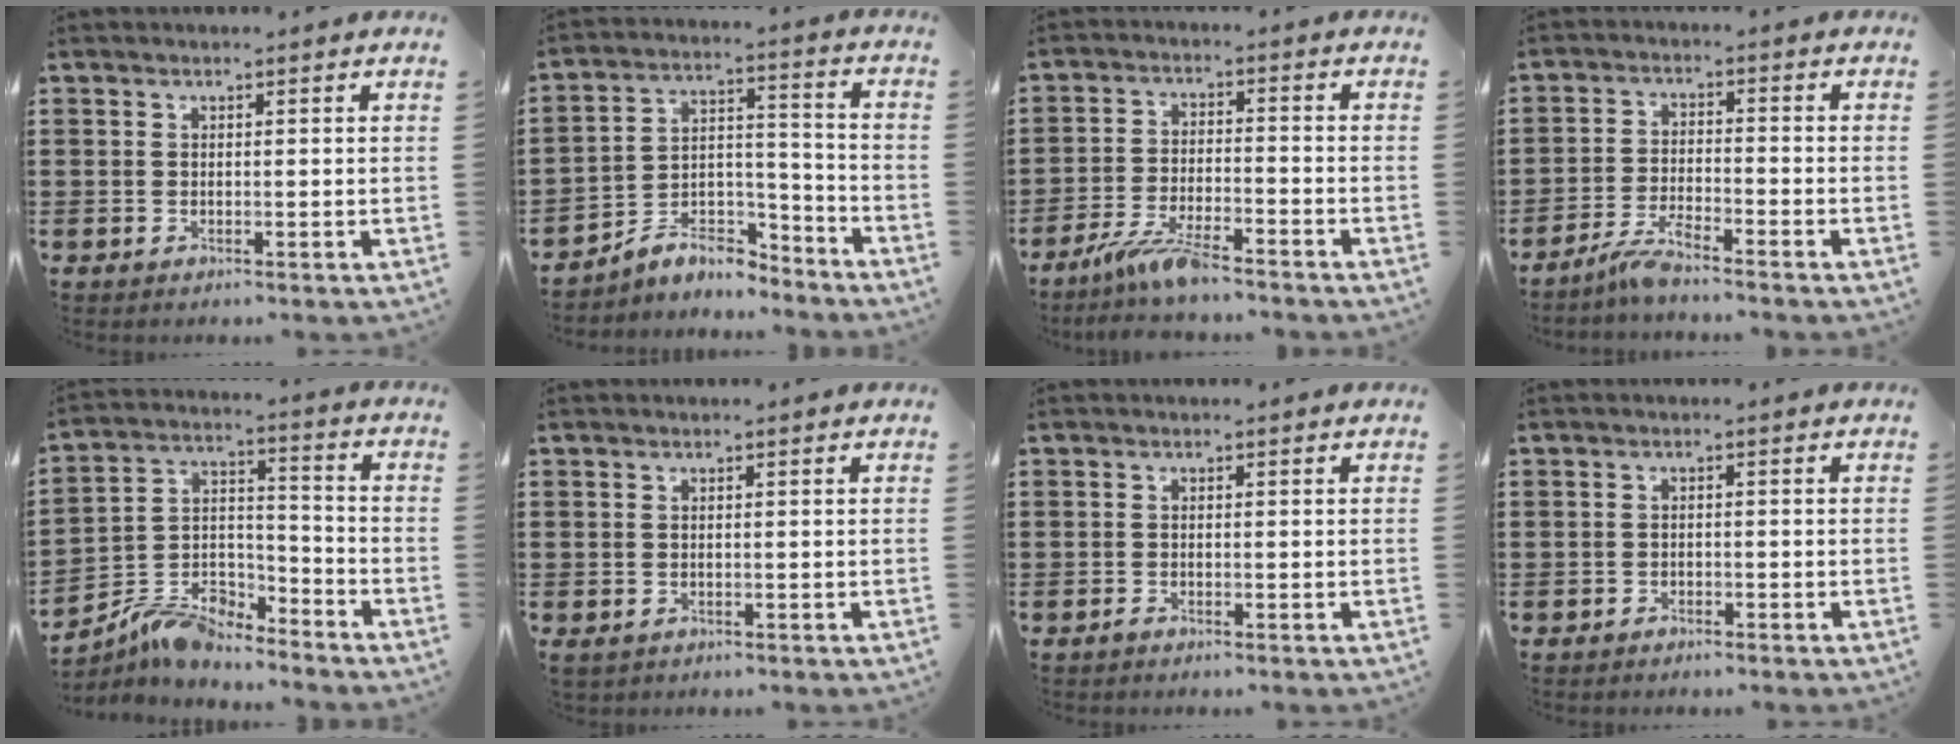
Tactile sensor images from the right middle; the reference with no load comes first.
{"total": 7.5, "force": [-6.7, 2.4, 2.3], "torque": [-0.045, 0.013, -0.131]}
{"total": 6.5, "force": [-5.5, 0.3, 3.6], "torque": [-0.087, -0.017, -0.107]}
{"total": 4.1, "force": [-3.8, -0.1, 1.7], "torque": [-0.043, -0.004, -0.076]}
{"total": 8.2, "force": [-7.7, 1.7, 2.2], "torque": [-0.049, 0.017, -0.155]}
{"total": 0.0}
{"total": 0.7, "force": [-0.7, 0.2, 0.3], "torque": [-0.007, -0.001, -0.013]}
{"total": 1.2, "force": [-1.2, 0.4, 0.1], "torque": [-0.005, 0.003, -0.026]}